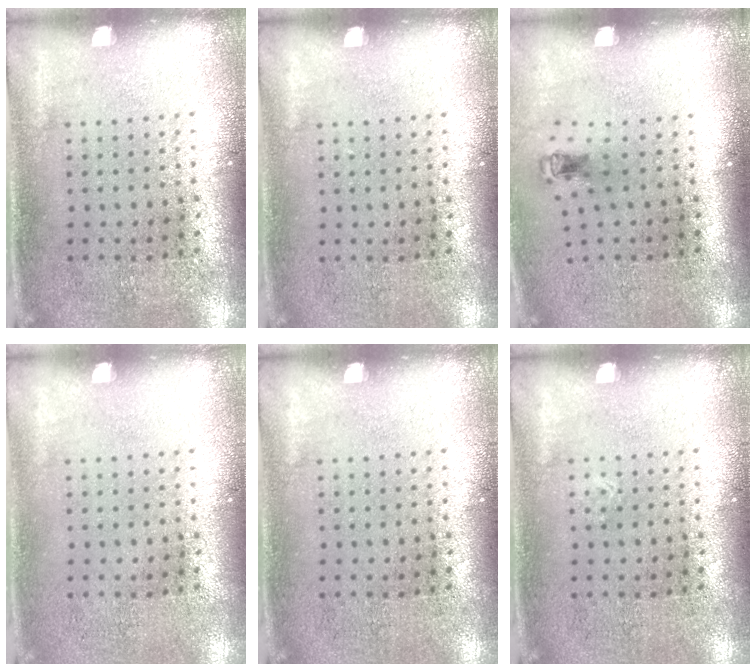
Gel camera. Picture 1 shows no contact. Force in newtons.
{"total": 0.0}
{"total": 0.6, "press": 0.3, "slide": 0.5}
{"total": 0.0}
{"total": 0.0}
{"total": 0.0}